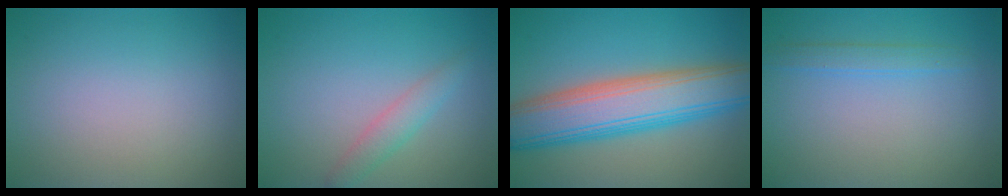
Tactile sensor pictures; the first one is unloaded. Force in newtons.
{"total": 2.0, "press": 2.0, "slide": 0.0}
{"total": 9.6, "press": 9.5, "slide": 0.4}
{"total": 1.5, "press": 1.5, "slide": 0.2}